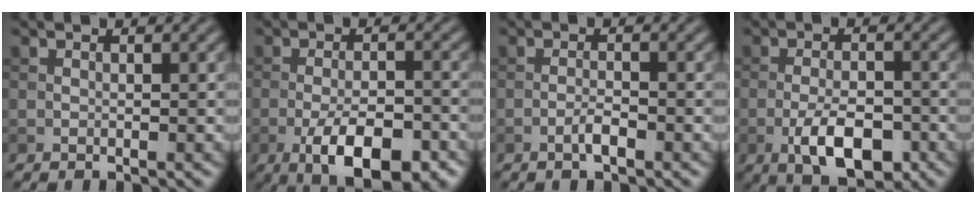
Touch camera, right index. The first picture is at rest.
{"total": 7.5, "force": [-3.7, 2.8, 5.9], "torque": [-0.096, -0.004, -0.059]}
{"total": 1.5, "force": [-0.9, 0.3, 1.2], "torque": [-0.022, 0.003, -0.020]}
{"total": 5.7, "force": [-2.5, 2.5, 4.5], "torque": [-0.079, -0.002, -0.045]}